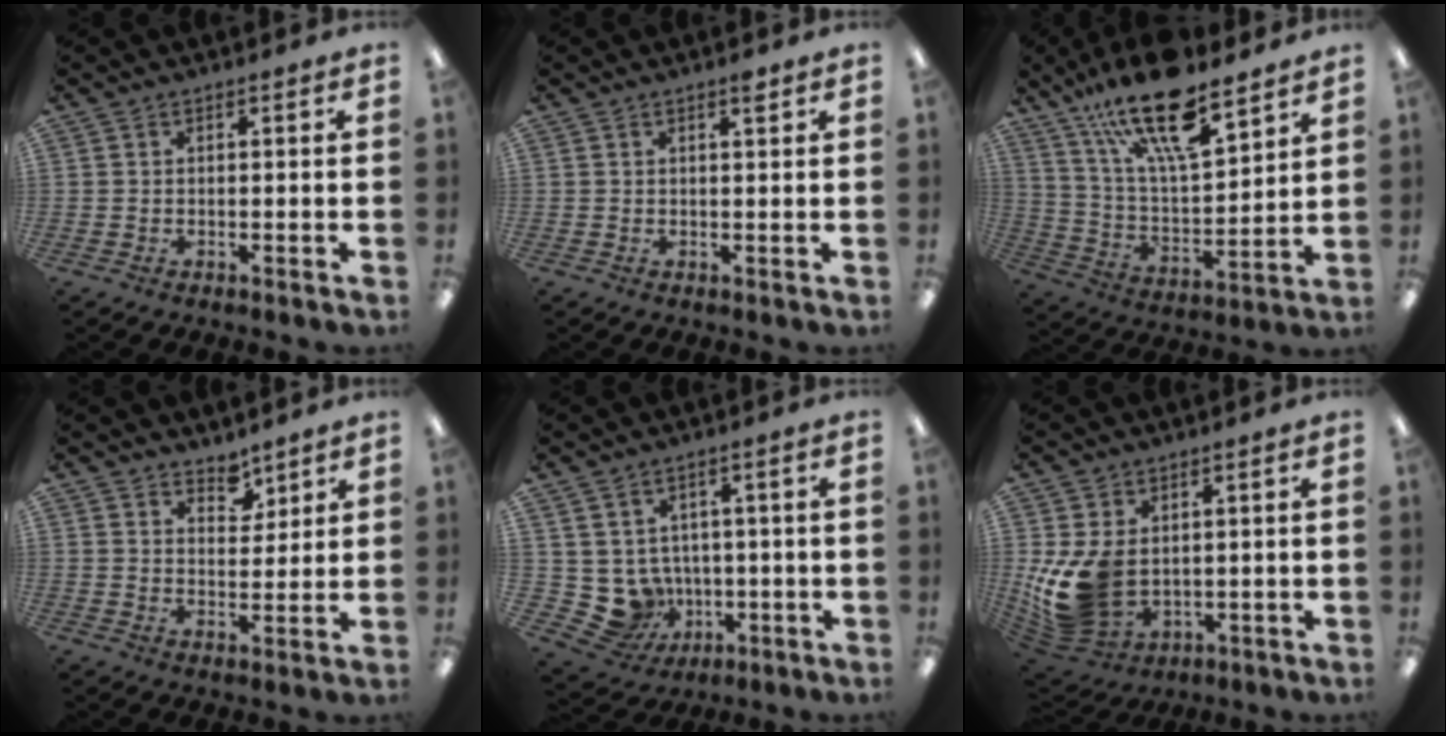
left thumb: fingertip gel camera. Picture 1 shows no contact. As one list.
[{"total": 1.6, "force": [1.2, 0.3, 1.0], "torque": [-0.015, -0.003, 0.019]}, {"total": 21.3, "force": [14.6, 7.2, 13.7], "torque": [-0.239, -0.080, 0.250]}, {"total": 5.1, "force": [4.4, 2.4, 0.7], "torque": [0.004, -0.031, 0.078]}, {"total": 7.0, "force": [0.4, 6.9, 1.3], "torque": [-0.060, -0.020, 0.017]}, {"total": 13.3, "force": [0.3, 9.6, 9.2], "torque": [-0.207, -0.006, 0.013]}]